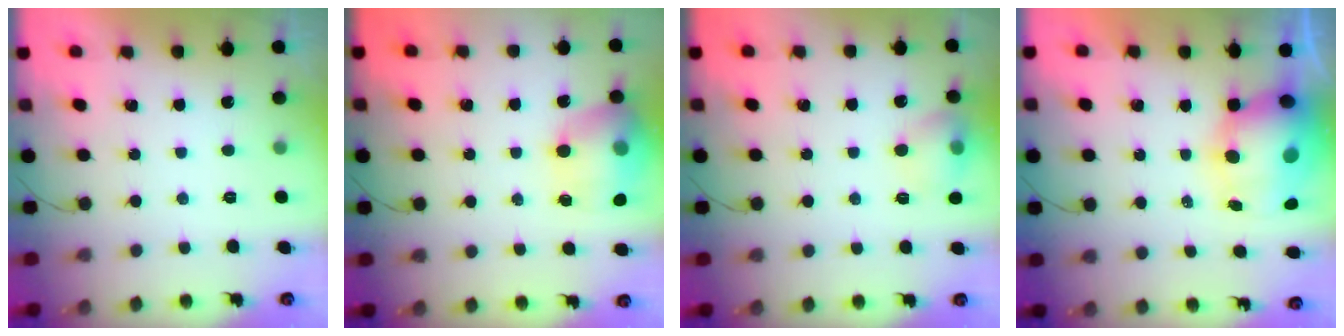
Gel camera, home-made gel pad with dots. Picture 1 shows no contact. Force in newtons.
{"total": 17.2, "press": 17.1, "slide": 1.2}
{"total": 10.2, "press": 10.1, "slide": 1.5}
{"total": 13.2, "press": 12.8, "slide": 3.3}